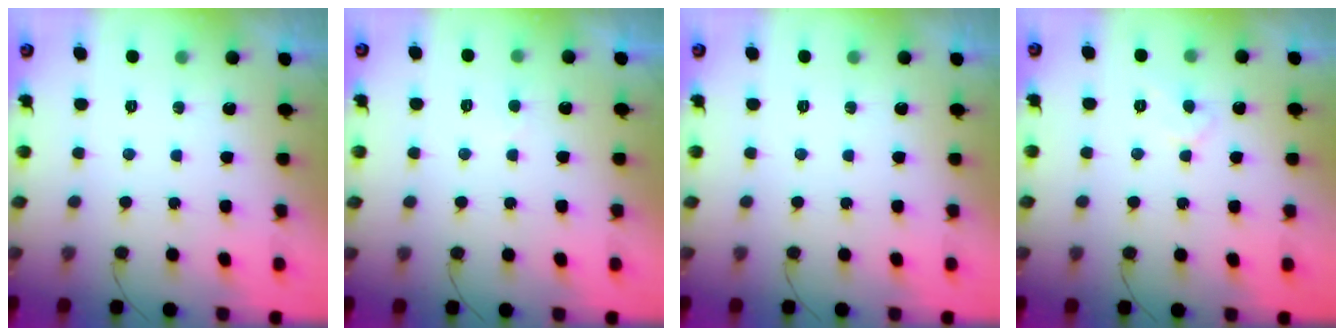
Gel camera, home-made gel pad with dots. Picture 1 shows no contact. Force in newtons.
{"total": 2.7, "press": 2.7, "slide": 0.3}
{"total": 0.0}
{"total": 4.4, "press": 4.4, "slide": 0.6}